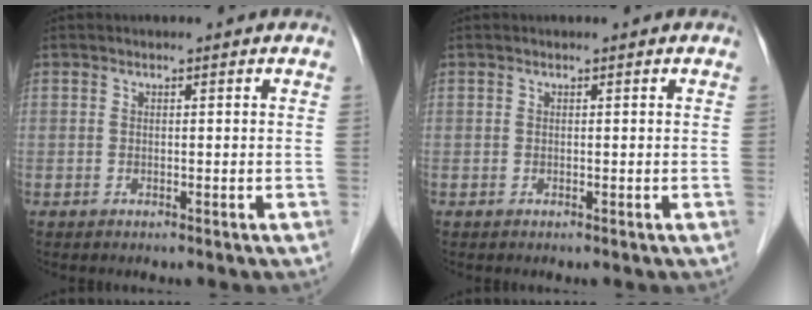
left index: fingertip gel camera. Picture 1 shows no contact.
{"total": 0.0}